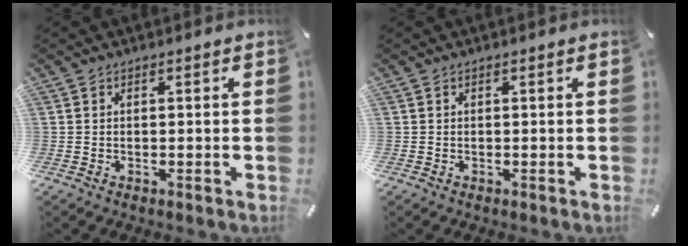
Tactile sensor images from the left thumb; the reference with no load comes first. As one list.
[{"total": 0.0}]